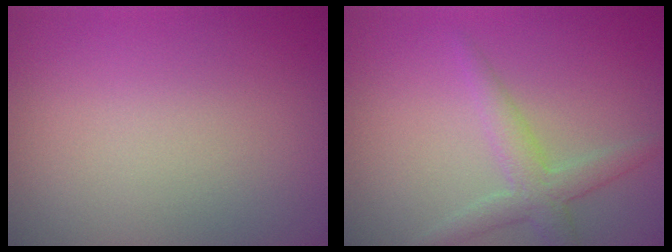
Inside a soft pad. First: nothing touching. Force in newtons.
{"total": 2.8, "press": 2.8, "slide": 0.1}